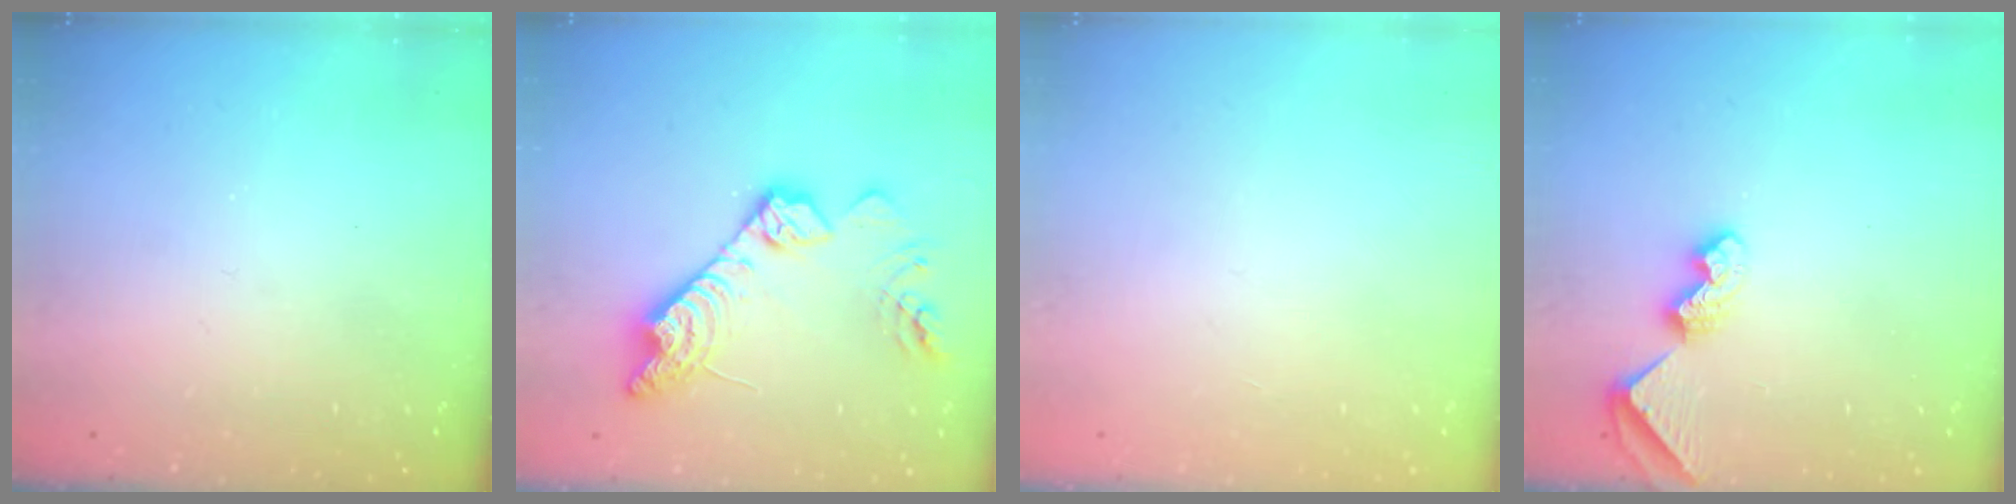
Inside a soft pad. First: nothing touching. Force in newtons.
{"total": 17.2, "press": 17.2, "slide": 1.4}
{"total": 0.0}
{"total": 8.0, "press": 8.0, "slide": 0.8}